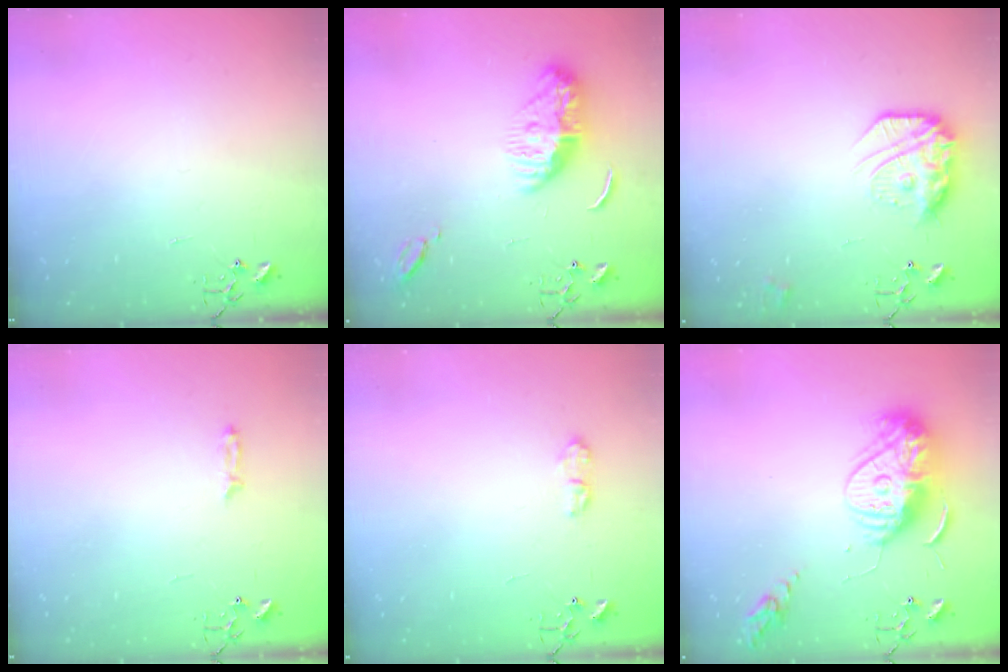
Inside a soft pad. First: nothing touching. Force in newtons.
{"total": 11.6, "press": 11.6, "slide": 1.0}
{"total": 16.5, "press": 16.4, "slide": 1.3}
{"total": 3.4, "press": 3.3, "slide": 0.5}
{"total": 7.0, "press": 7.0, "slide": 0.8}
{"total": 14.7, "press": 14.6, "slide": 1.3}